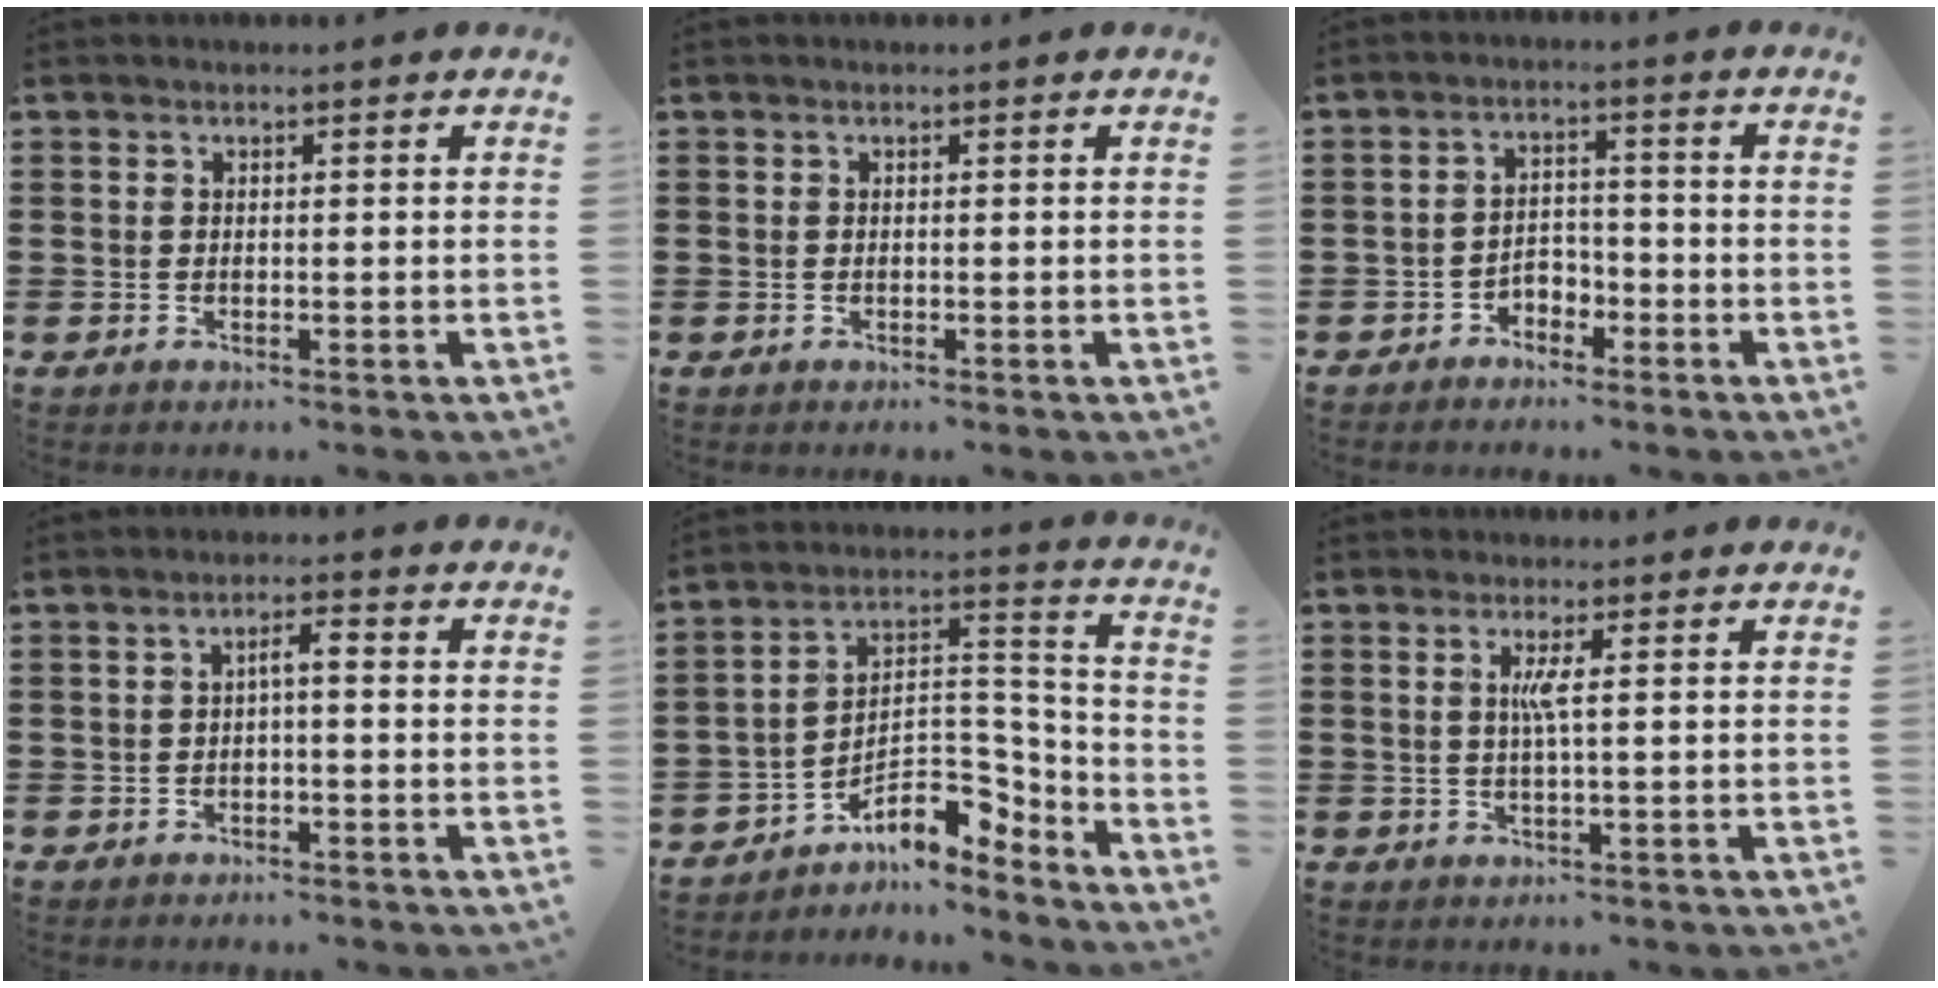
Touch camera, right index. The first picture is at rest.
{"total": 0.0}
{"total": 2.8, "force": [-2.4, 1.4, 0.6], "torque": [-0.018, 0.005, -0.050]}
{"total": 2.1, "force": [-0.5, 0.4, 2.0], "torque": [-0.039, 0.004, -0.011]}
{"total": 8.2, "force": [-5.5, 4.2, 4.3], "torque": [-0.080, -0.002, -0.104]}
{"total": 2.5, "force": [0.4, -0.3, 2.5], "torque": [-0.049, -0.004, 0.003]}